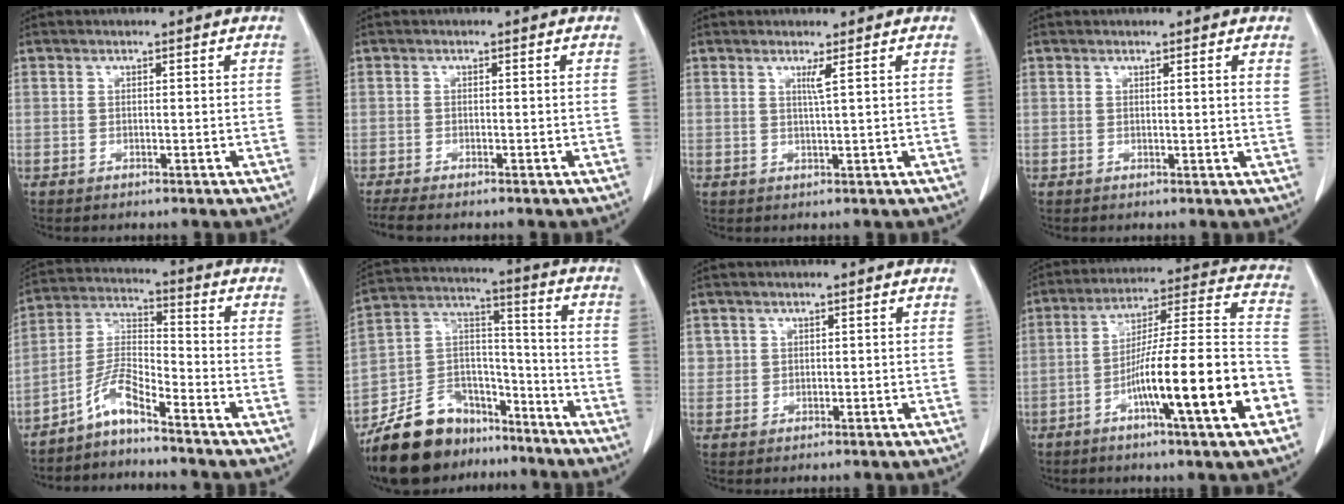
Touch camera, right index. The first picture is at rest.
{"total": 2.0, "force": [-1.1, 0.3, 1.6], "torque": [-0.036, -0.008, -0.024]}
{"total": 1.8, "force": [1.0, -0.5, 1.4], "torque": [-0.027, -0.011, 0.019]}
{"total": 2.1, "force": [1.3, -0.1, 1.6], "torque": [-0.022, -0.008, 0.011]}
{"total": 5.9, "force": [-4.7, 0.2, 3.6], "torque": [-0.077, 0.001, -0.099]}
{"total": 13.2, "force": [-9.8, 7.5, 4.6], "torque": [-0.083, 0.041, -0.168]}
{"total": 1.7, "force": [0.8, 1.5, 0.0], "torque": [0.017, -0.003, 0.006]}
{"total": 19.4, "force": [-7.0, 0.6, 18.1], "torque": [-0.265, 0.005, -0.113]}